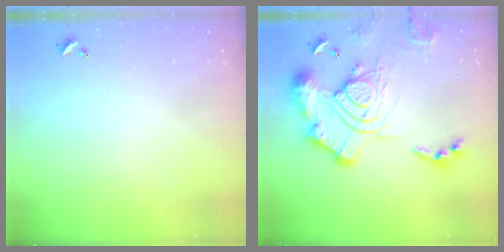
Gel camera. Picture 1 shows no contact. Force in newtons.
{"total": 20.2, "press": 20.0, "slide": 2.4}